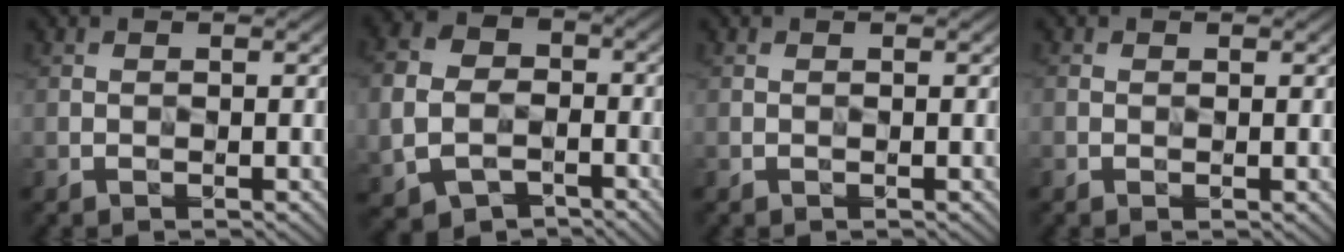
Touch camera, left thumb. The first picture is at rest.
{"total": 8.8, "force": [-2.8, 7.2, 4.3], "torque": [-0.131, -0.028, -0.066]}
{"total": 0.0}
{"total": 0.5, "force": [0.1, 0.4, 0.4], "torque": [-0.012, -0.001, 0.000]}